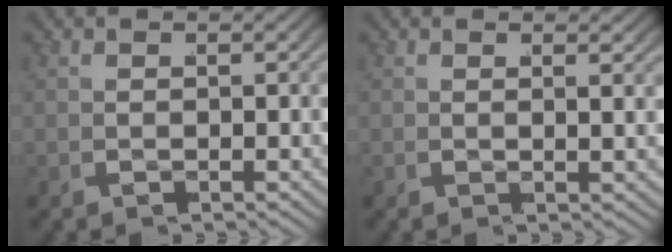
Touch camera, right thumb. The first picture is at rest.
{"total": 0.9, "force": [0.8, -0.5, 0.1], "torque": [-0.001, 0.009, 0.011]}